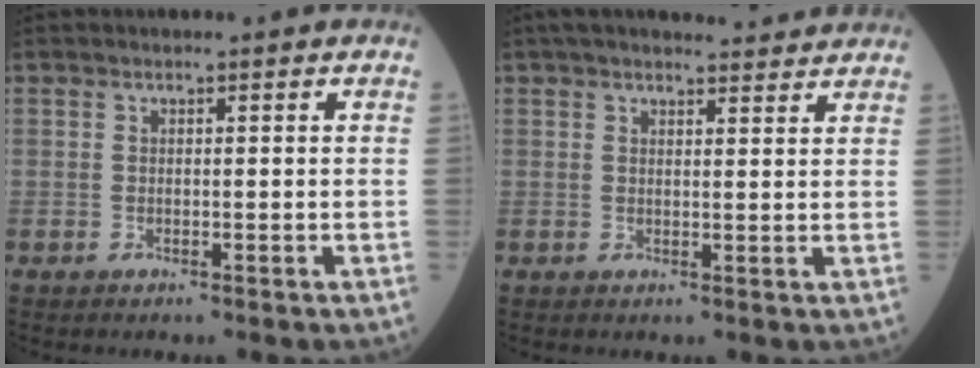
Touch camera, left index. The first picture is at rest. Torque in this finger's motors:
{"motor_torque": [1.05, -1.09, 0.02, 0.00]}